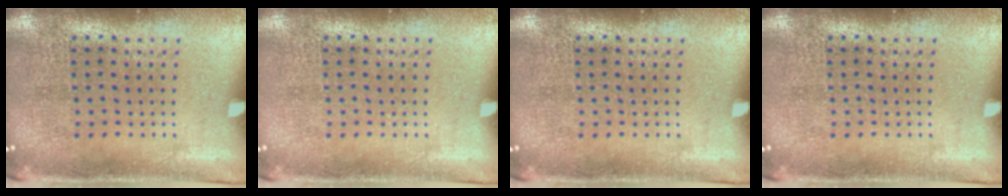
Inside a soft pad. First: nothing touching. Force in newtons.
{"total": 0.0}
{"total": 0.0}
{"total": 0.0}